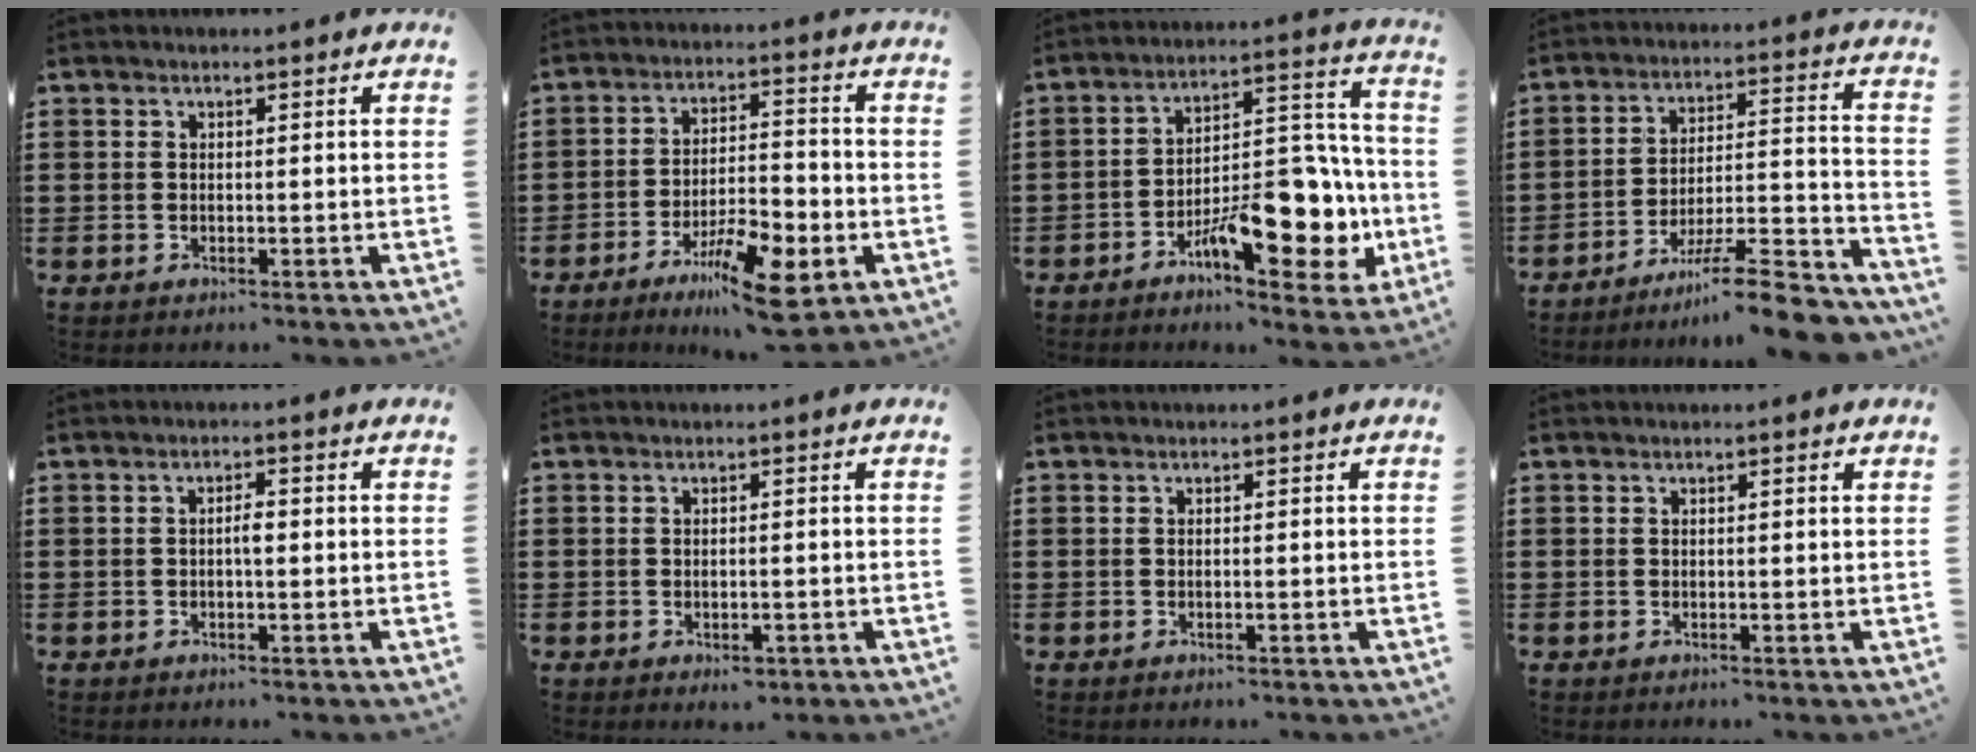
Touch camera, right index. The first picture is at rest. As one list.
[{"total": 9.9, "force": [-5.8, 2.8, 7.6], "torque": [-0.139, 0.011, -0.103]}, {"total": 14.2, "force": [-6.5, 6.1, 11.1], "torque": [-0.147, 0.014, -0.108]}, {"total": 11.4, "force": [-9.4, 1.0, 6.4], "torque": [-0.085, 0.026, -0.176]}, {"total": 1.9, "force": [-0.2, 0.6, 1.8], "torque": [-0.034, 0.001, -0.004]}, {"total": 1.4, "force": [-0.6, 0.5, 1.1], "torque": [-0.021, 0.000, -0.011]}, {"total": 0.0}, {"total": 0.5, "force": [0.2, 0.4, 0.2], "torque": [-0.005, 0.003, 0.005]}]